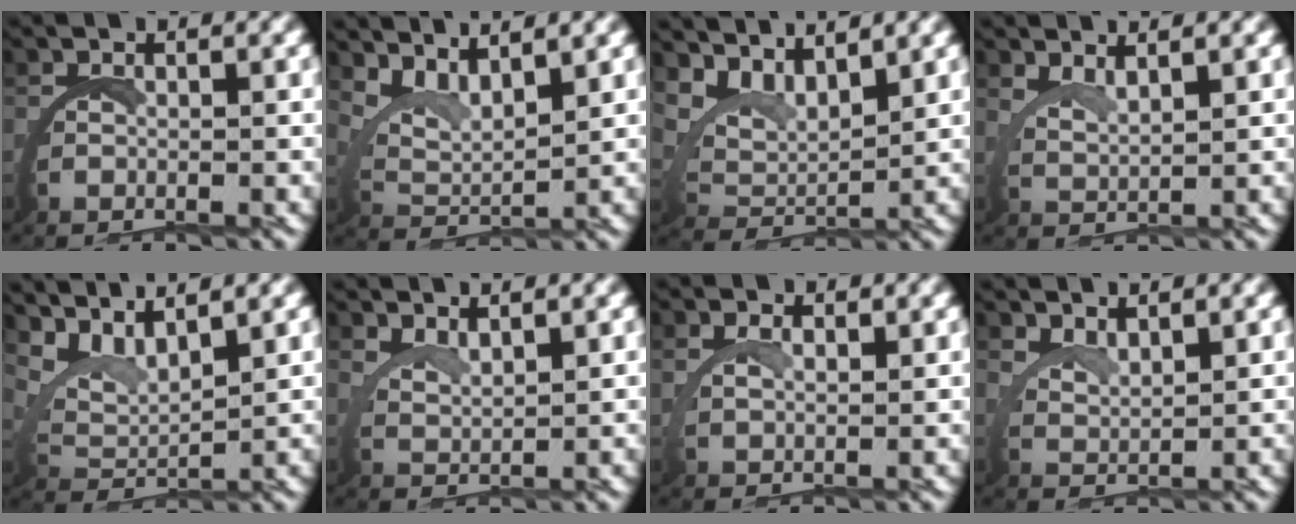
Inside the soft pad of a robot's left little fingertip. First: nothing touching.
{"total": 4.6, "force": [3.4, 2.0, 2.5], "torque": [-0.067, -0.002, 0.056]}
{"total": 5.3, "force": [3.6, 2.8, 2.9], "torque": [-0.078, -0.004, 0.063]}
{"total": 2.6, "force": [2.4, -0.2, 0.9], "torque": [-0.028, -0.005, 0.046]}
{"total": 5.3, "force": [3.4, 2.7, 3.0], "torque": [-0.083, 0.001, 0.058]}
{"total": 2.6, "force": [2.5, -0.2, 0.6], "torque": [-0.024, -0.004, 0.048]}
{"total": 1.7, "force": [1.6, -0.3, 0.7], "torque": [-0.018, -0.001, 0.033]}
{"total": 2.7, "force": [2.6, -0.3, 0.5], "torque": [-0.022, -0.005, 0.051]}